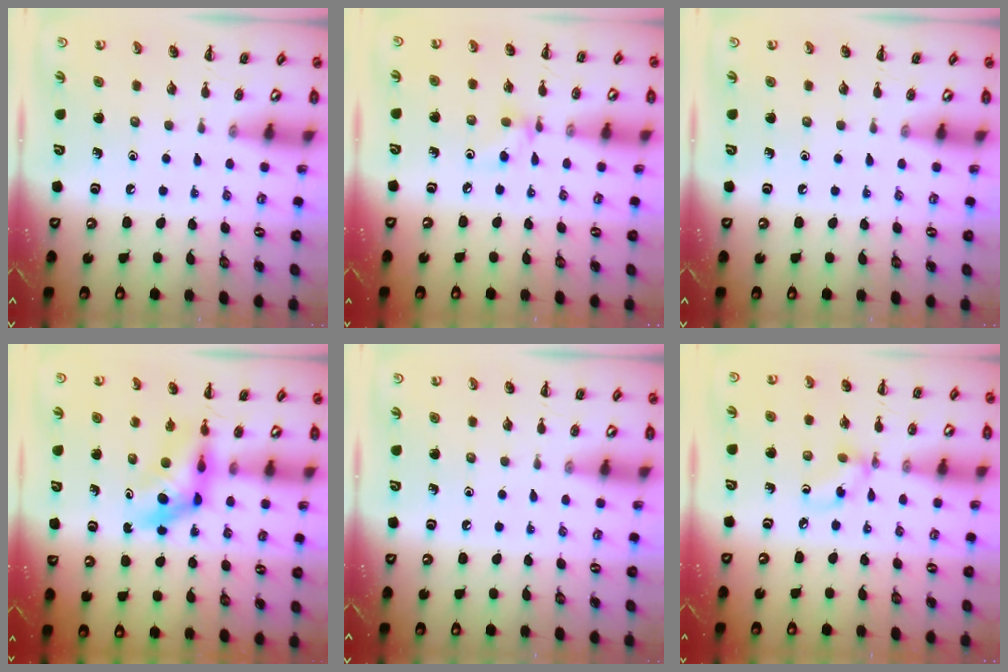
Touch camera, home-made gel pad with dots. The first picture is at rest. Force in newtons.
{"total": 5.7, "press": 5.7, "slide": 1.0}
{"total": 0.0}
{"total": 6.0, "press": 5.8, "slide": 1.4}
{"total": 0.0}
{"total": 3.7, "press": 3.7, "slide": 0.4}